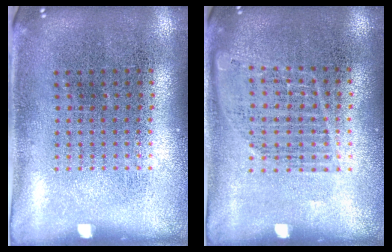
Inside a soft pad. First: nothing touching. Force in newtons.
{"total": 1.0, "press": 1.0, "slide": 0.3}